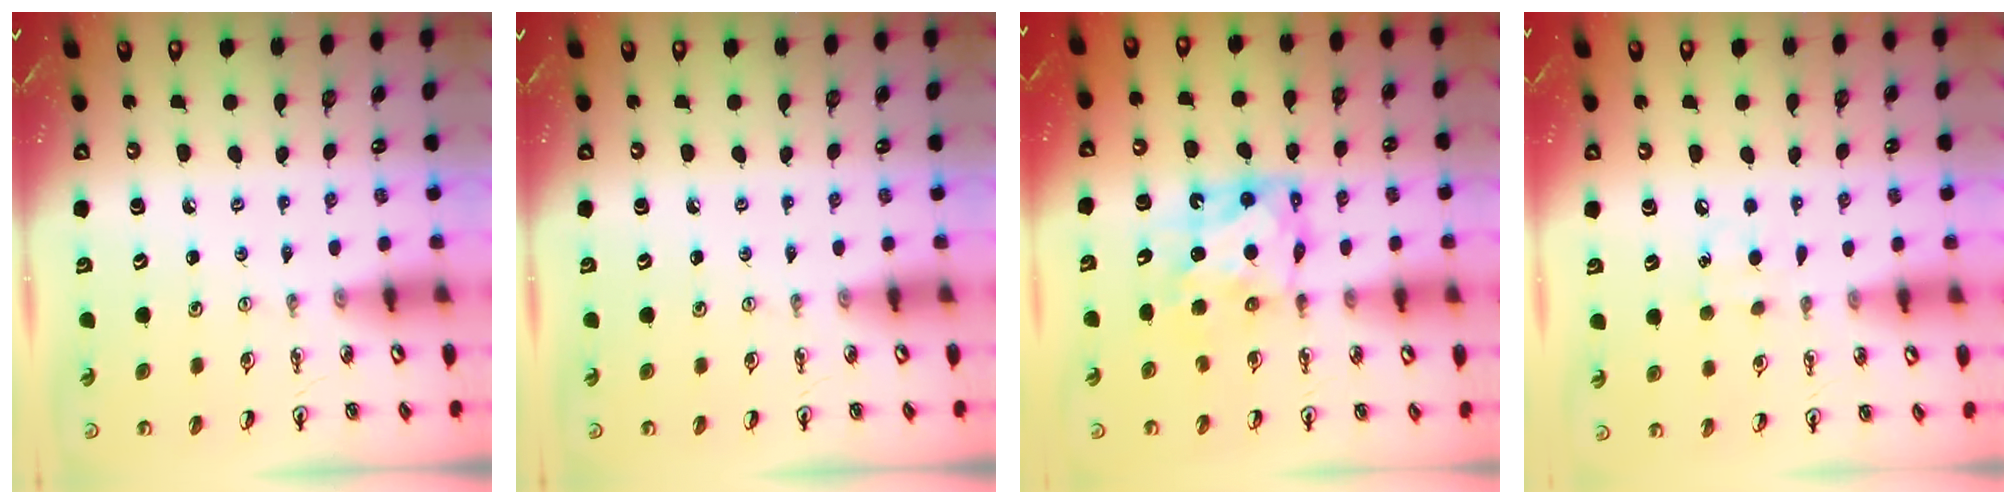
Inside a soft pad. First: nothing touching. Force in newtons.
{"total": 0.0}
{"total": 7.2, "press": 7.2, "slide": 0.0}
{"total": 7.5, "press": 7.4, "slide": 0.7}